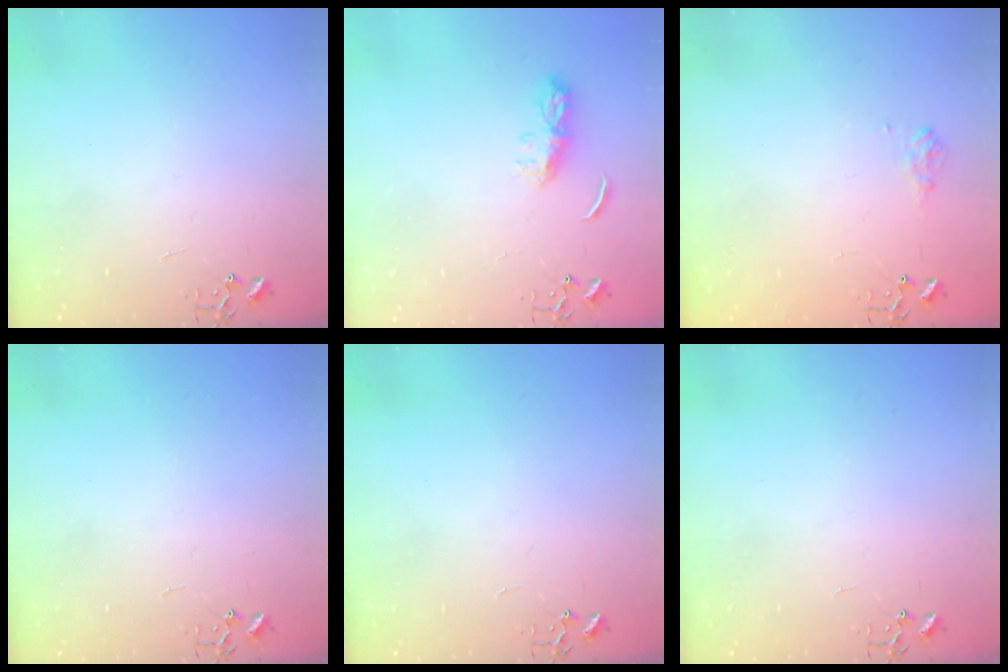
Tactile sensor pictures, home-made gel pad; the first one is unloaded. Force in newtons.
{"total": 6.5, "press": 6.4, "slide": 0.6}
{"total": 6.9, "press": 6.8, "slide": 1.0}
{"total": 0.0}
{"total": 0.0}
{"total": 0.0}